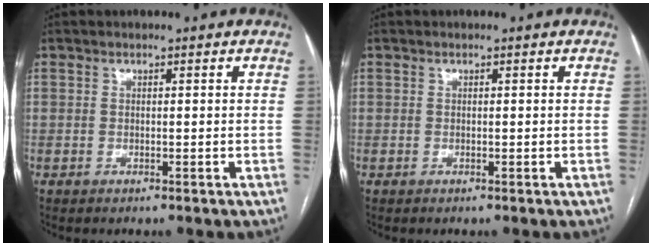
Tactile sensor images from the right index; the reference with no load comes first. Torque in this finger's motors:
{"motor_torque": [0.00, 0.00, 0.04, 0.01]}